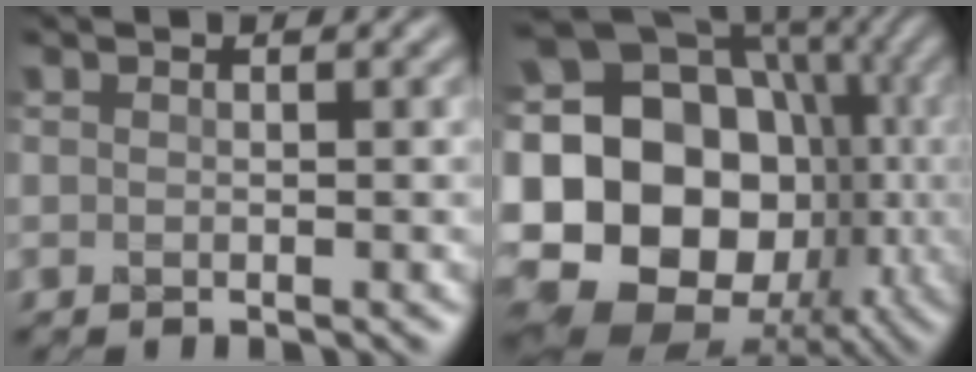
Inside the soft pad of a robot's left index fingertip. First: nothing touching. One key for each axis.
{"total": 23.2, "fx": -1.5, "fy": 19.7, "fz": 12.2, "tx": -0.221, "ty": 0.032, "tz": -0.060}